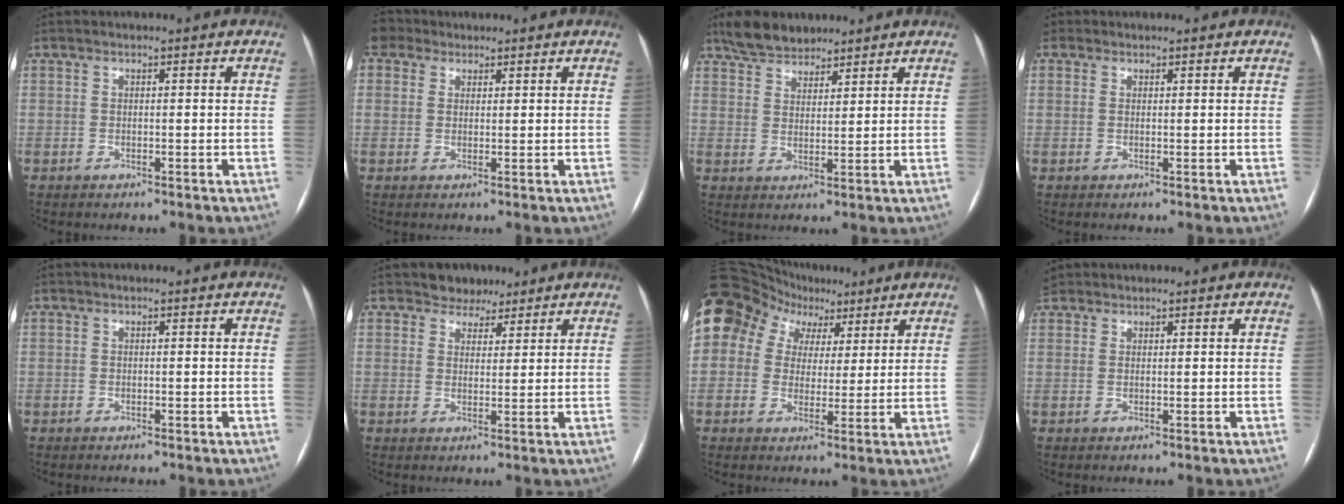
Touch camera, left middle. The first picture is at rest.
{"total": 3.7, "force": [2.6, 2.6, 0.4], "torque": [-0.014, 0.022, 0.050]}
{"total": 6.0, "force": [5.3, 2.4, 1.7], "torque": [-0.032, 0.014, 0.098]}
{"total": 1.0, "force": [0.5, 0.9, 0.2], "torque": [0.002, 0.002, 0.005]}
{"total": 0.0}
{"total": 3.8, "force": [3.1, 2.3, 0.3], "torque": [0.003, 0.003, 0.046]}
{"total": 22.4, "force": [11.4, 16.9, 9.2], "torque": [-0.256, 0.107, 0.208]}
{"total": 2.4, "force": [1.8, 1.6, 0.3], "torque": [-0.011, 0.010, 0.034]}